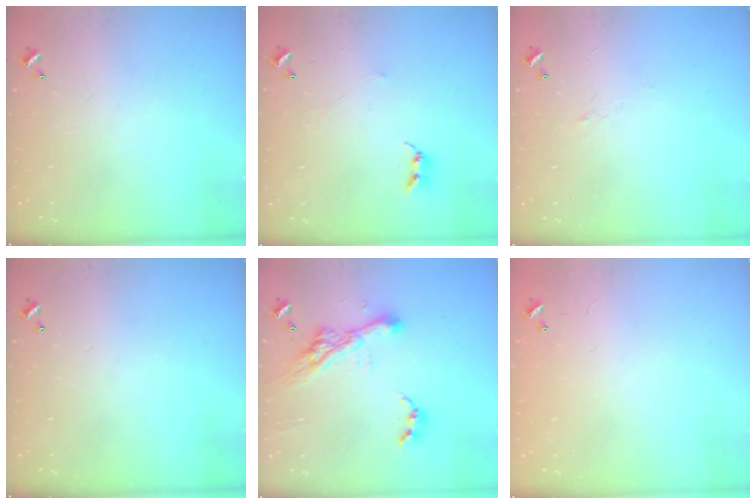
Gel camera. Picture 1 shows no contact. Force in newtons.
{"total": 2.4, "press": 2.4, "slide": 0.2}
{"total": 0.9, "press": 0.6, "slide": 0.6}
{"total": 0.0}
{"total": 11.0, "press": 10.9, "slide": 1.4}
{"total": 9.3, "press": 9.3, "slide": 0.3}